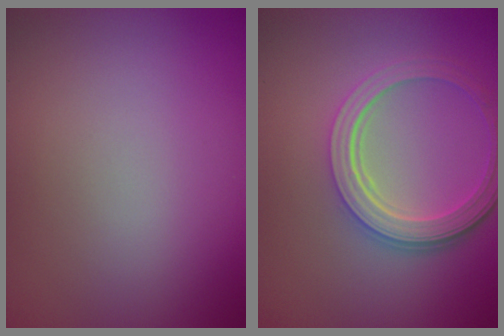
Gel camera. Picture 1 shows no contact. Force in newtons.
{"total": 5.1, "press": 3.8, "slide": 3.4}